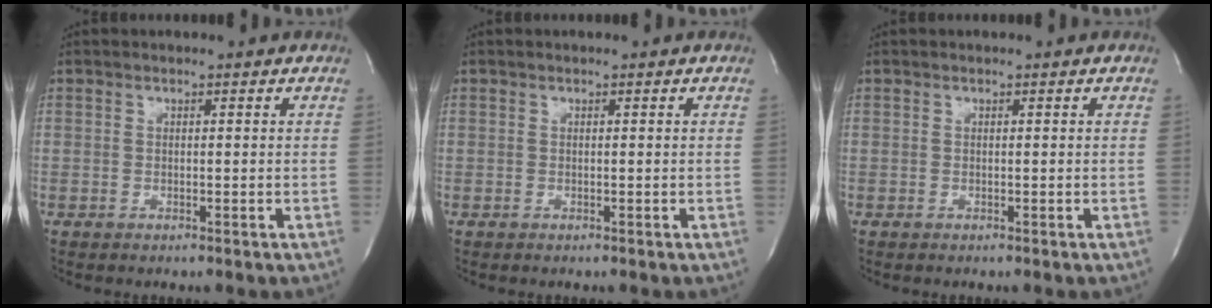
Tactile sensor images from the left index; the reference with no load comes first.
{"total": 0.0}
{"total": 0.0}